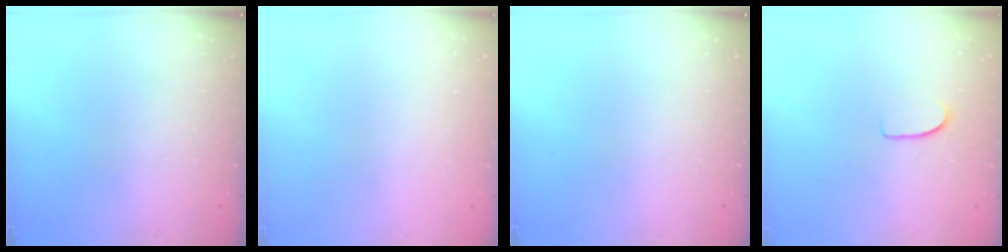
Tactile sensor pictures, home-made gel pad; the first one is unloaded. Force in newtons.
{"total": 0.0}
{"total": 0.0}
{"total": 6.1, "press": 6.1, "slide": 0.5}